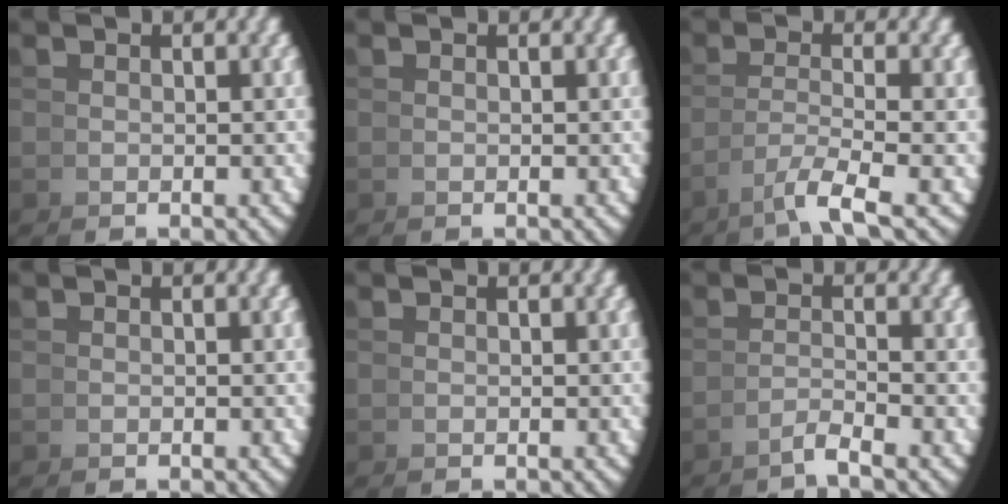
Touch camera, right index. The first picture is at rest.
{"total": 0.0}
{"total": 3.6, "force": [-1.6, 0.1, 3.2], "torque": [-0.057, -0.013, -0.014]}
{"total": 0.0}
{"total": 0.0}
{"total": 1.9, "force": [-1.5, -0.9, 0.9], "torque": [-0.006, 0.005, -0.029]}